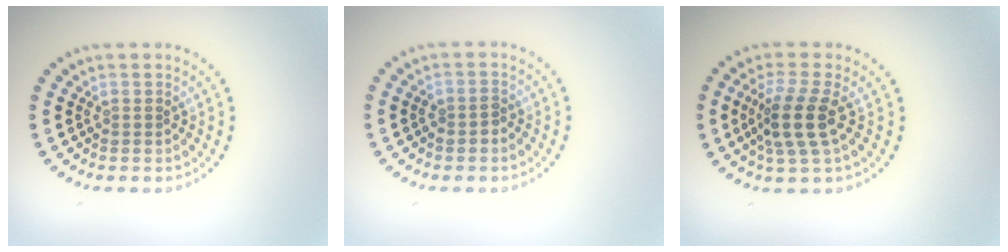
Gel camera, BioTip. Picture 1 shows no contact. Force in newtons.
{"total": 1.1, "press": 1.0, "slide": 0.4}
{"total": 3.7, "press": 3.0, "slide": 2.2}